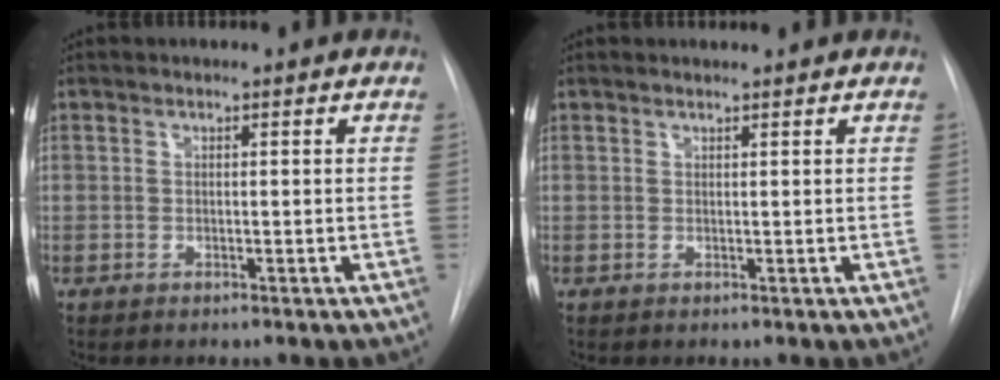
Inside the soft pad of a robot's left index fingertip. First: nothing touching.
{"total": 1.2, "force": [1.1, 0.0, 0.2], "torque": [-0.006, 0.010, 0.022]}